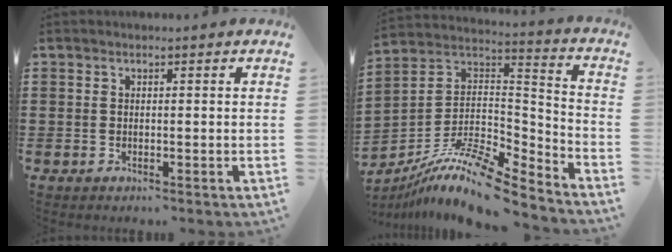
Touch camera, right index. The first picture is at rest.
{"total": 12.2, "force": [-9.8, 2.1, 7.0], "torque": [-0.136, 0.010, -0.191]}